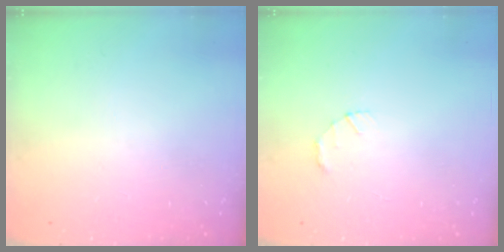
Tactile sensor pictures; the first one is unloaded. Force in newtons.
{"total": 1.4, "press": 1.3, "slide": 0.3}